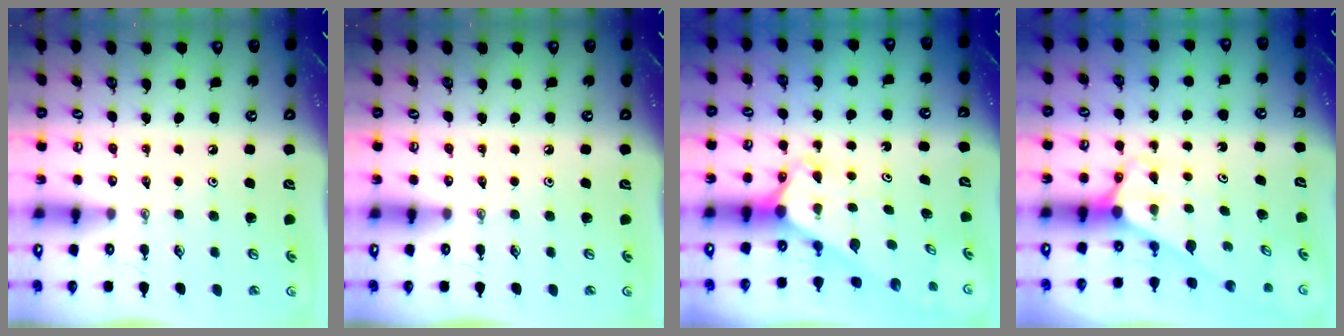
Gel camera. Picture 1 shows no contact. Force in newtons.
{"total": 0.0}
{"total": 2.3, "press": 2.3, "slide": 0.2}
{"total": 2.7, "press": 2.7, "slide": 0.2}